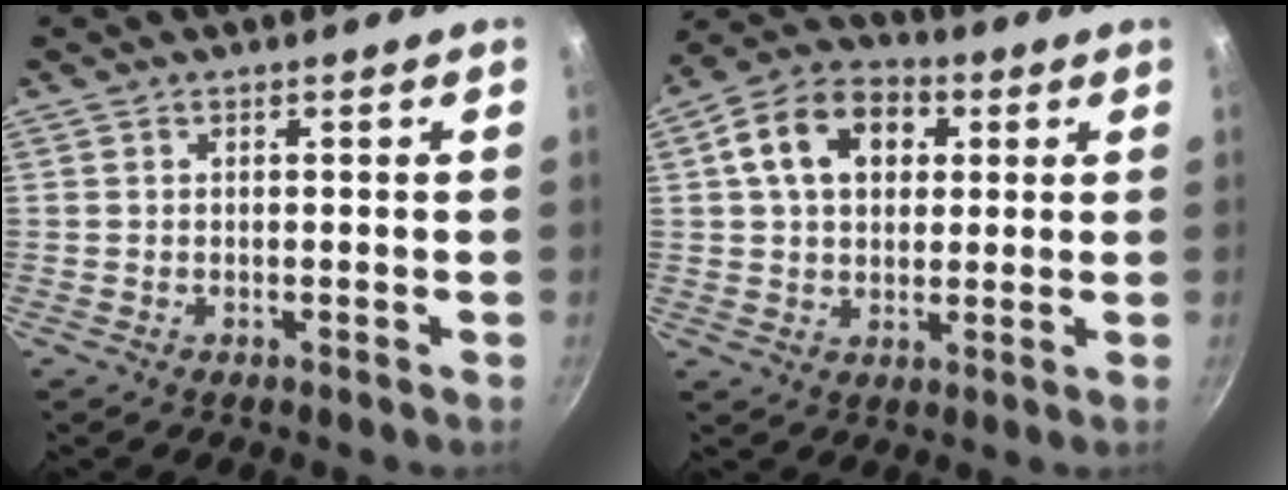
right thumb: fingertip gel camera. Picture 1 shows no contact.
{"total": 13.3, "force": [3.6, 9.5, 8.5], "torque": [-0.123, 0.016, 0.044]}